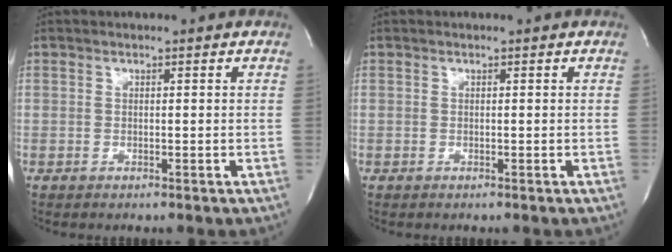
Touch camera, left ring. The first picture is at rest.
{"total": 0.0}